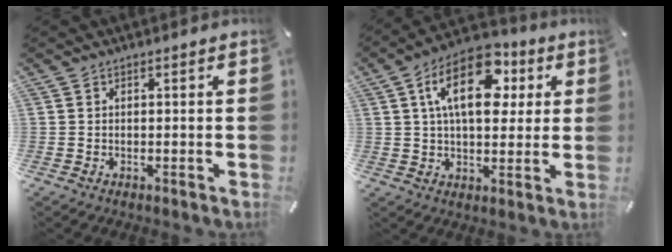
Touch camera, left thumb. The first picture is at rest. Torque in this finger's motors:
{"motor_torque": [0.61, 0.83, 1.46, -1.31, 0.48]}